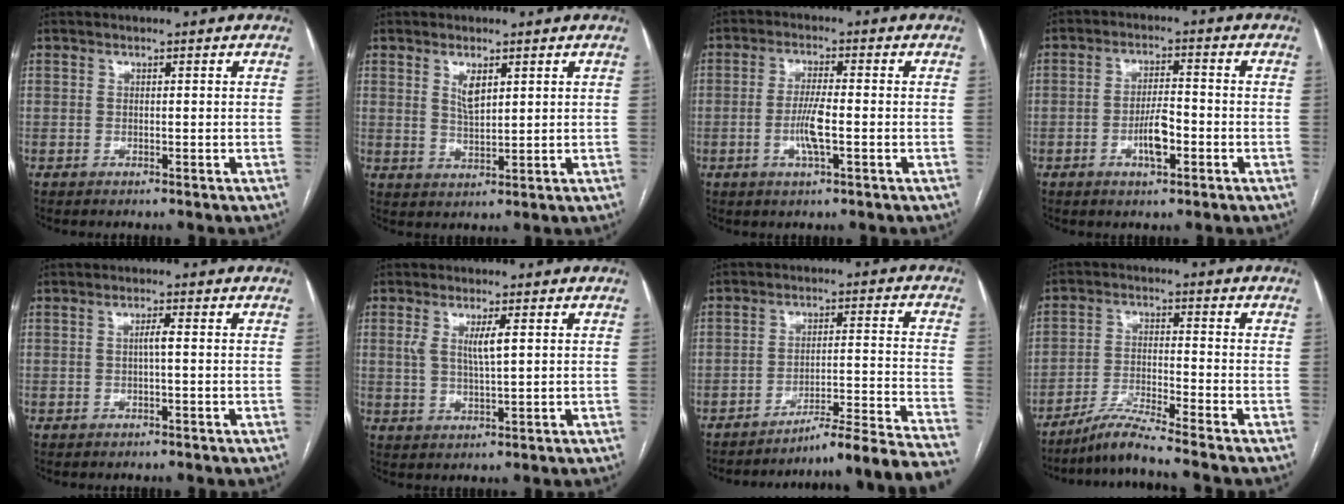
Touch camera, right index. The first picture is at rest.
{"total": 3.4, "force": [1.7, 1.2, 2.7], "torque": [-0.057, -0.002, 0.038]}
{"total": 5.2, "force": [-1.4, 0.5, 5.0], "torque": [-0.104, -0.004, -0.025]}
{"total": 5.3, "force": [-2.0, 1.4, 4.7], "torque": [-0.090, 0.003, -0.035]}
{"total": 1.5, "force": [-0.1, 0.0, 1.5], "torque": [-0.026, 0.003, -0.001]}
{"total": 4.2, "force": [1.2, 0.7, 4.0], "torque": [-0.081, 0.001, 0.024]}
{"total": 19.7, "force": [-18.5, -3.5, 5.7], "torque": [-0.026, -0.009, -0.249]}
{"total": 6.9, "force": [-6.1, -1.8, 2.8], "torque": [-0.057, -0.024, -0.115]}